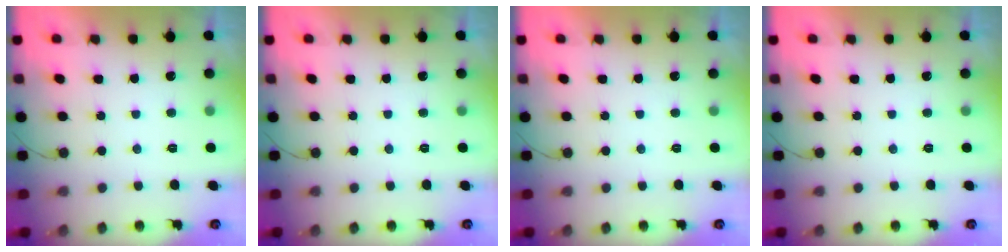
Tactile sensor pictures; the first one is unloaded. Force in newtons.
{"total": 0.0}
{"total": 0.0}
{"total": 0.0}